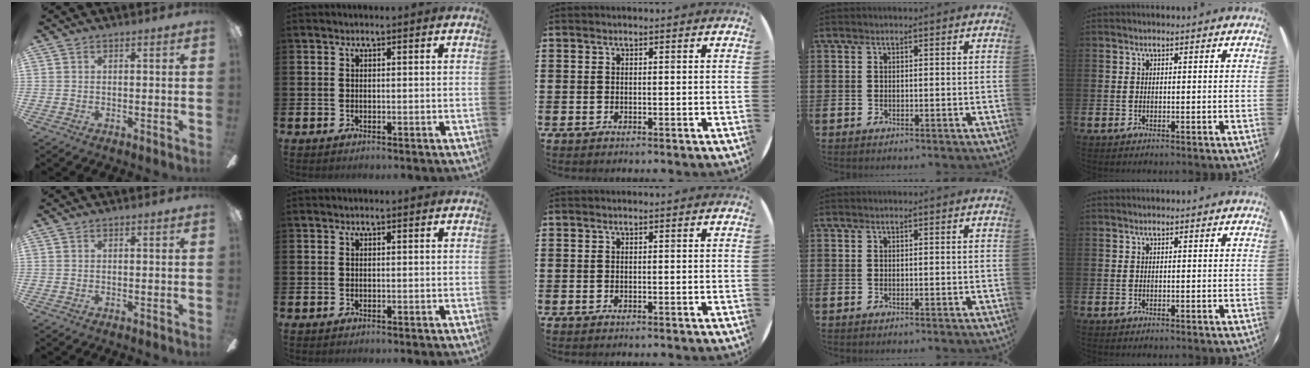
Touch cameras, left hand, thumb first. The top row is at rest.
{}